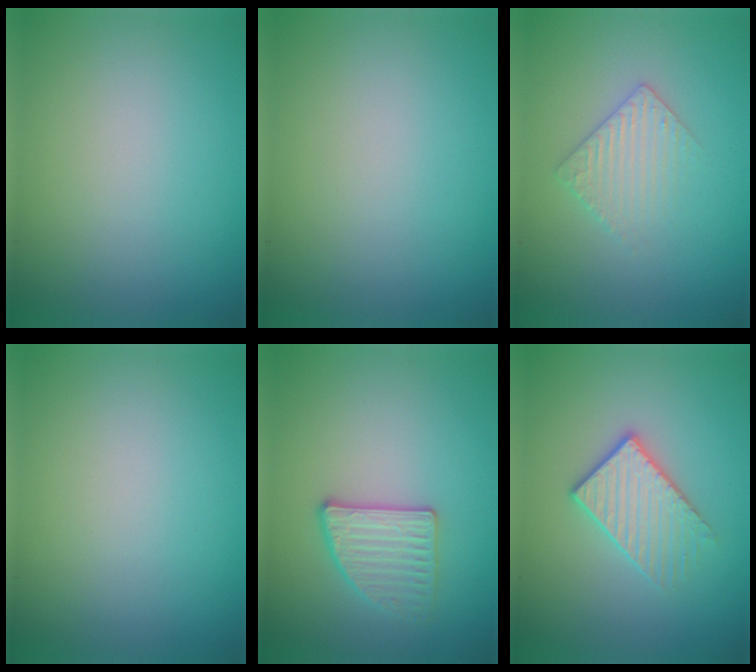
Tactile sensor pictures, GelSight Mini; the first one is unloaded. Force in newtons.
{"total": 0.0}
{"total": 2.5, "press": 2.4, "slide": 0.5}
{"total": 0.0}
{"total": 2.8, "press": 2.7, "slide": 0.6}
{"total": 3.1, "press": 2.8, "slide": 1.3}